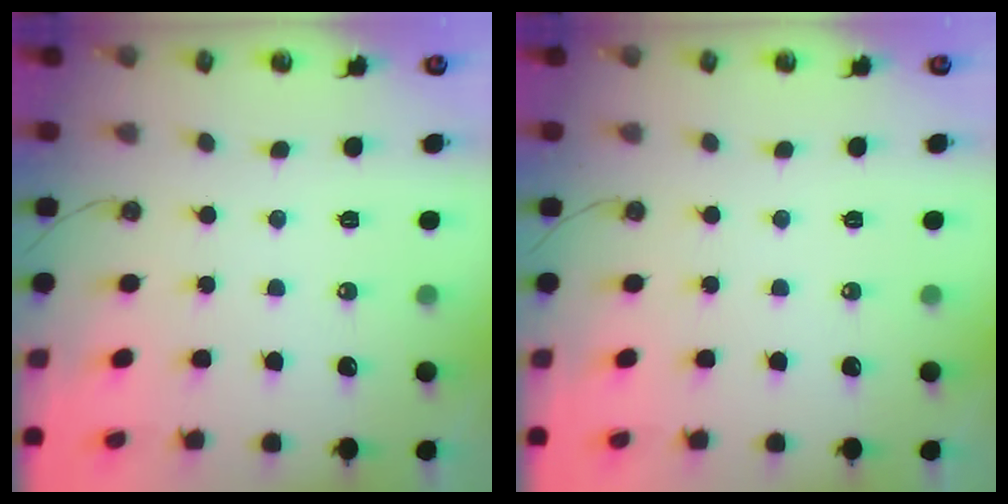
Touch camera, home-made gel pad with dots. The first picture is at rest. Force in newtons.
{"total": 0.0}